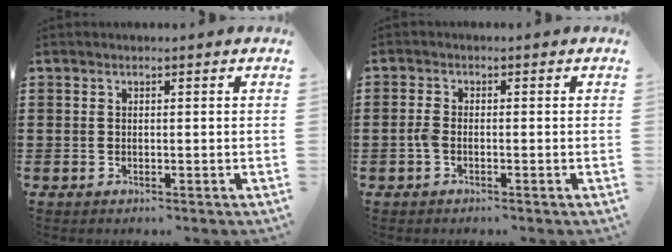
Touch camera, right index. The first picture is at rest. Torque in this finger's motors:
{"motor_torque": [0.38, 0.21, 0.26, 0.06]}